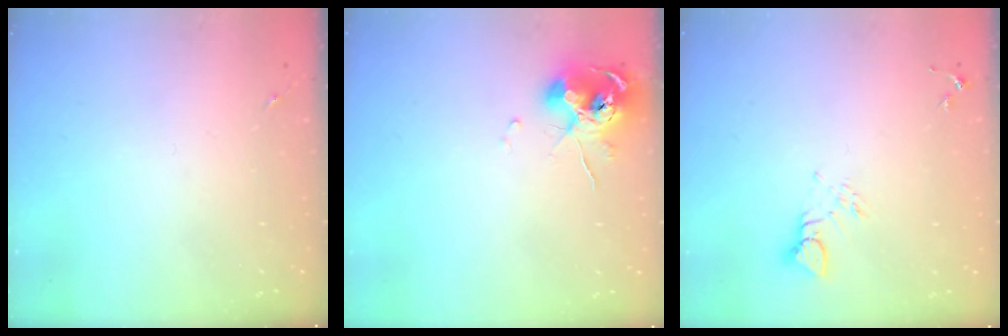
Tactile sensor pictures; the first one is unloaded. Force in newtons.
{"total": 10.3, "press": 10.2, "slide": 1.5}
{"total": 3.9, "press": 3.9, "slide": 0.5}